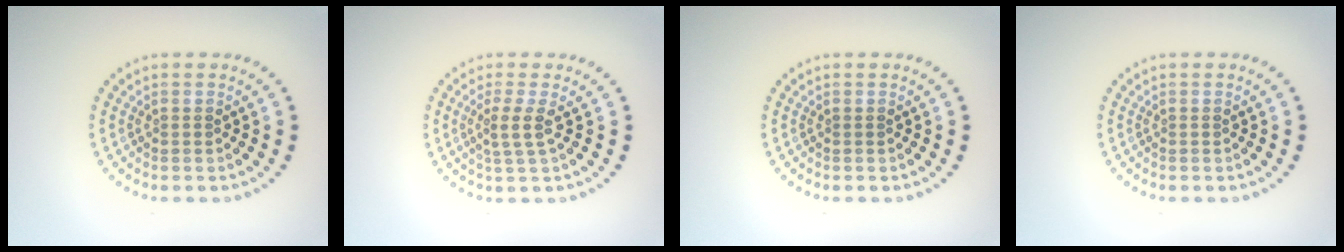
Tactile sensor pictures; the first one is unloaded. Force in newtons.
{"total": 1.8, "press": 1.3, "slide": 1.3}
{"total": 0.0}
{"total": 0.0}